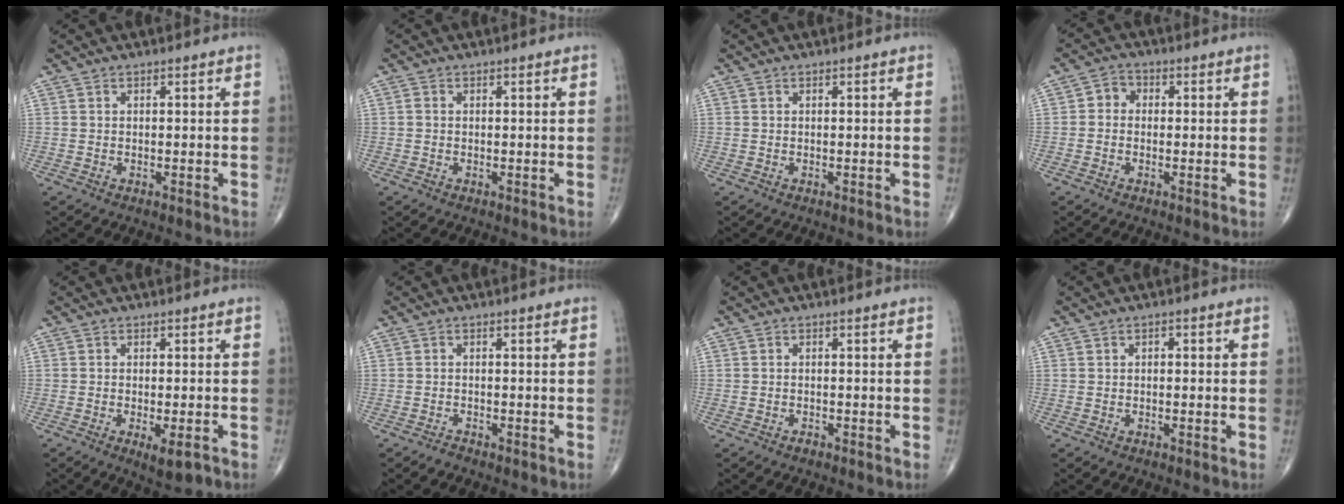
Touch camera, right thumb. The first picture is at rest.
{"total": 0.5, "force": [-0.1, 0.4, 0.3], "torque": [-0.004, 0.000, -0.004]}
{"total": 0.0}
{"total": 3.1, "force": [-0.1, 2.7, 1.6], "torque": [-0.009, 0.011, -0.014]}
{"total": 4.4, "force": [-1.9, 1.4, 3.7], "torque": [-0.056, -0.005, -0.024]}
{"total": 0.9, "force": [-0.9, 0.2, 0.2], "torque": [-0.006, 0.001, -0.018]}
{"total": 0.9, "force": [-0.7, 0.4, 0.3], "torque": [-0.006, 0.003, -0.013]}
{"total": 0.7, "force": [0.0, 0.5, 0.5], "torque": [-0.001, 0.000, -0.004]}